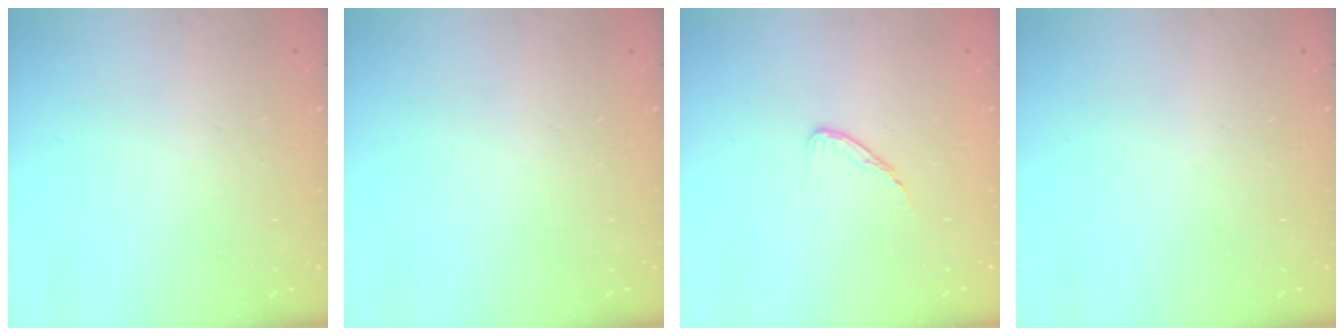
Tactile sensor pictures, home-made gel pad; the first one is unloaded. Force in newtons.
{"total": 0.0}
{"total": 4.6, "press": 4.6, "slide": 0.5}
{"total": 0.0}